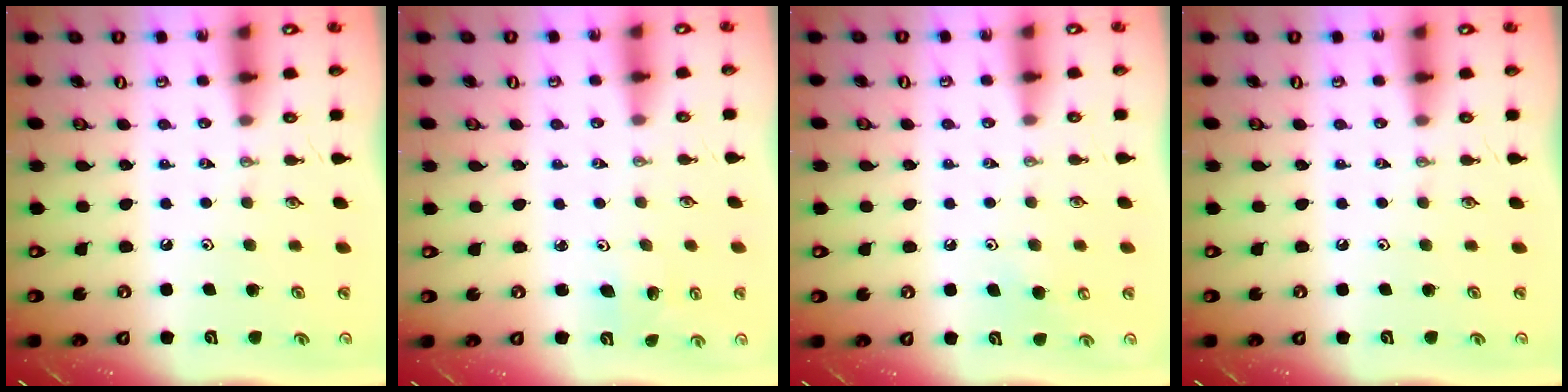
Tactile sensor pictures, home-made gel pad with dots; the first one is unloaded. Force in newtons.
{"total": 1.9, "press": 1.9, "slide": 0.0}
{"total": 6.0, "press": 5.9, "slide": 0.8}
{"total": 0.0}